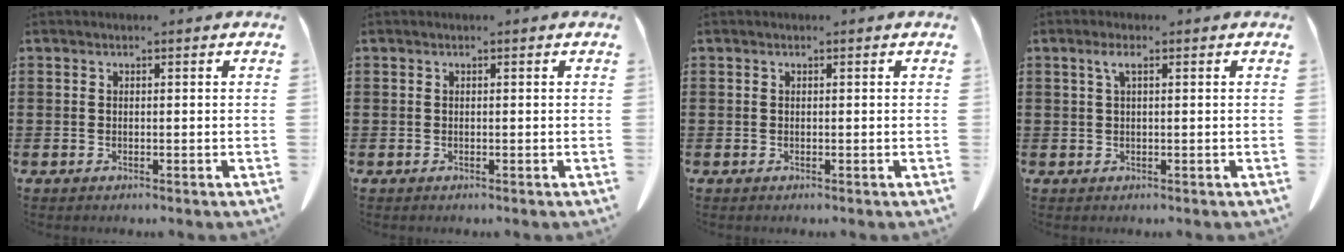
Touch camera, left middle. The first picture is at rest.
{"total": 0.0}
{"total": 0.0}
{"total": 2.0, "force": [0.6, 0.5, 1.9], "torque": [-0.039, 0.005, 0.010]}